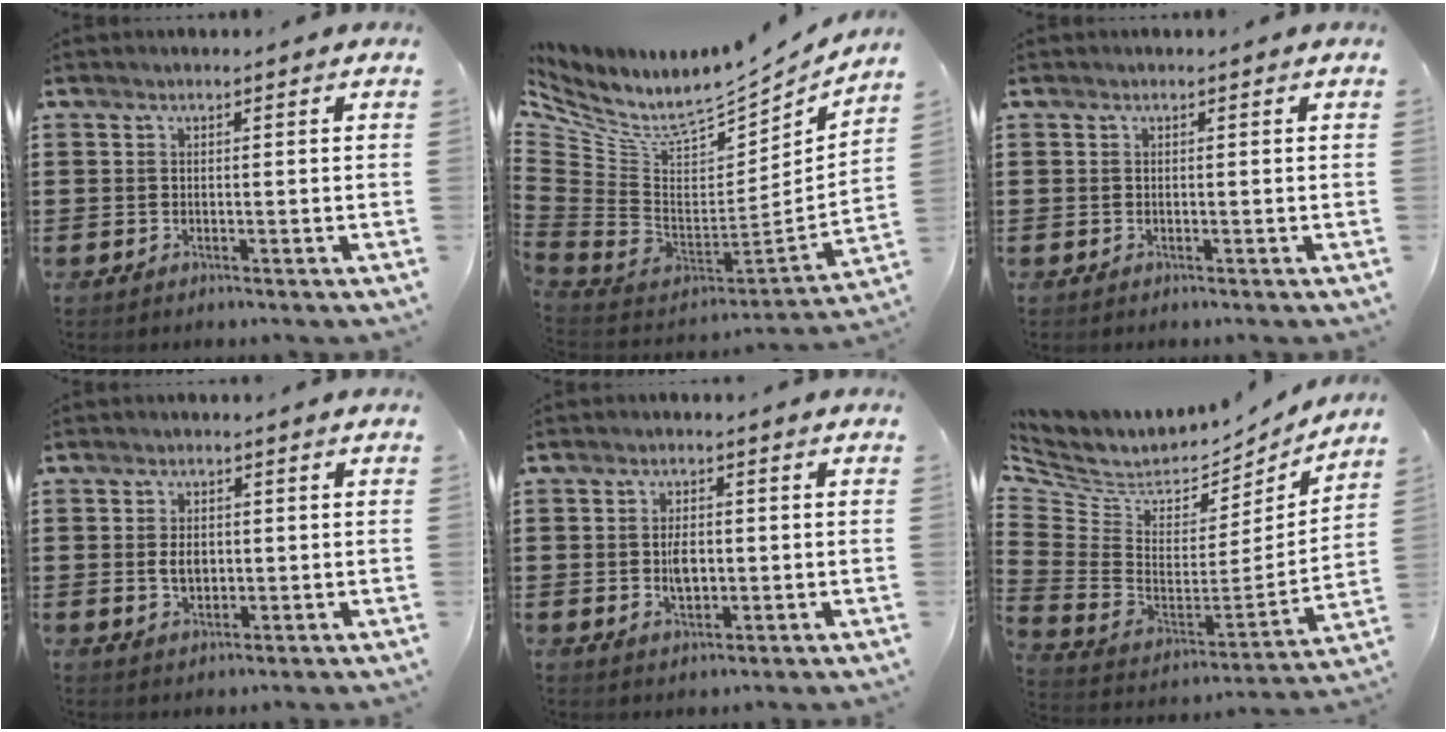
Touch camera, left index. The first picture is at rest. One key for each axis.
{"total": 7.8, "fx": 5.5, "fy": 3.5, "fz": 4.4, "tx": -0.121, "ty": -0.061, "tz": 0.095}
{"total": 0.0}
{"total": 2.9, "fx": 0.2, "fy": 1.9, "fz": 2.3, "tx": -0.038, "ty": 0.002, "tz": 0.002}
{"total": 3.6, "fx": 0.0, "fy": 2.0, "fz": 3.0, "tx": -0.051, "ty": 0.002, "tz": -0.001}
{"total": 4.7, "fx": 4.0, "fy": 2.4, "fz": 1.0, "tx": -0.062, "ty": -0.052, "tz": 0.064}